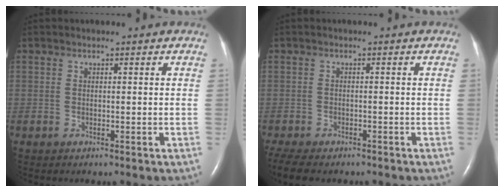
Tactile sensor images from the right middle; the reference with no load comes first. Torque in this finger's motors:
{"motor_torque": [0.09, -0.08, 0.04, 0.04]}